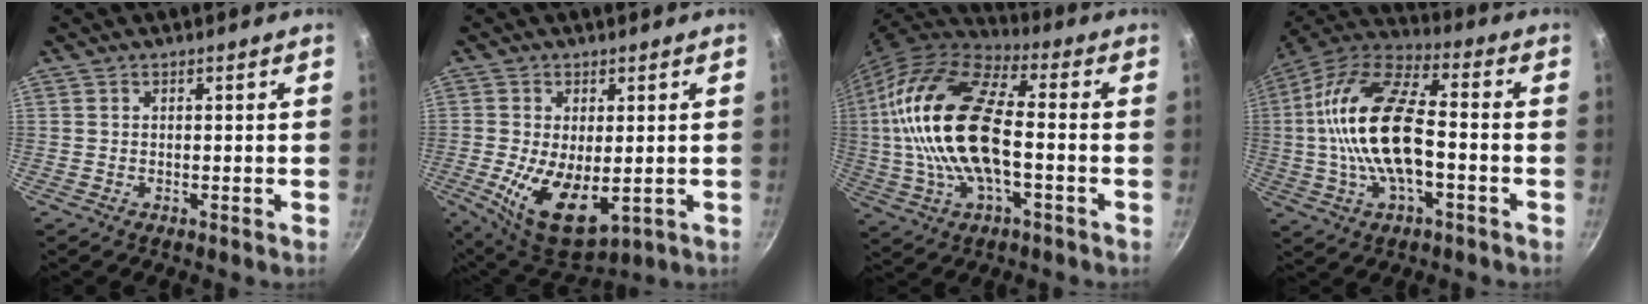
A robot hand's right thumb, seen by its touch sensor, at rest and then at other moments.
{"total": 12.6, "force": [-1.5, 6.5, 10.7], "torque": [-0.179, -0.014, -0.010]}
{"total": 22.3, "force": [-0.6, 10.3, 19.8], "torque": [-0.381, 0.031, -0.022]}
{"total": 20.1, "force": [-1.8, 9.1, 17.9], "torque": [-0.331, 0.039, -0.049]}